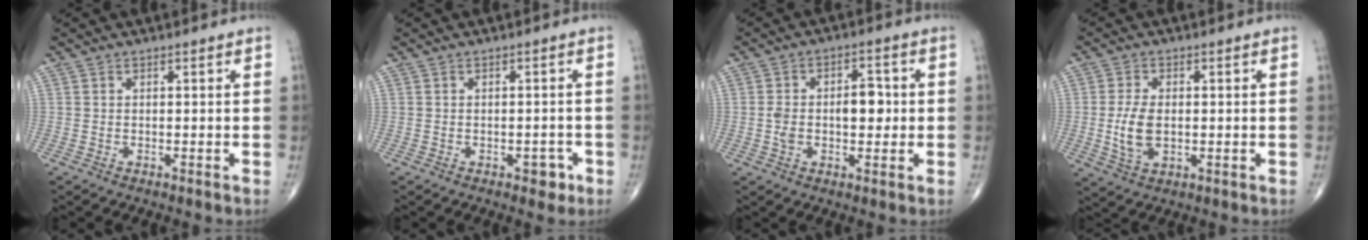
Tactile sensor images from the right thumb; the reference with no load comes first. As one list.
[{"total": 2.6, "force": [-1.3, 1.6, 1.7], "torque": [-0.007, 0.008, -0.014]}, {"total": 8.0, "force": [0.1, 4.6, 6.6], "torque": [-0.101, 0.019, 0.000]}, {"total": 6.8, "force": [-0.3, 3.9, 5.6], "torque": [-0.111, -0.006, -0.003]}]